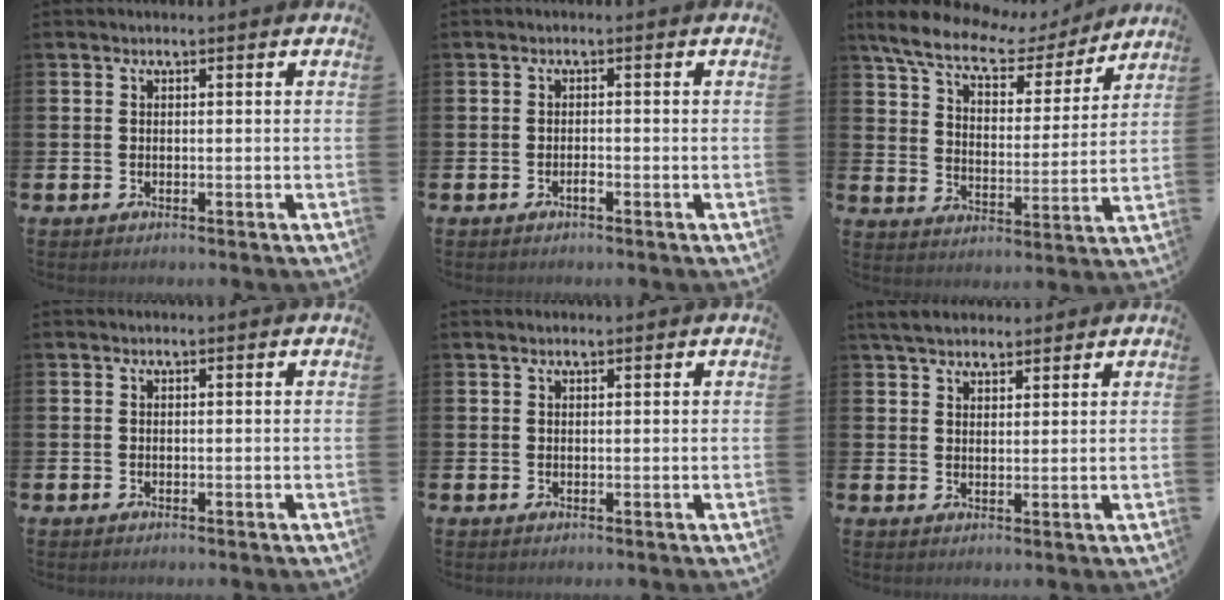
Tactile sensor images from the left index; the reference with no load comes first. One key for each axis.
{"total": 0.7, "fx": -0.5, "fy": 0.1, "fz": 0.5, "tx": -0.004, "ty": -0.007, "tz": -0.010}
{"total": 9.2, "fx": 7.7, "fy": 3.3, "fz": 4.0, "tx": -0.099, "ty": -0.051, "tz": 0.126}
{"total": 0.0}
{"total": 0.8, "fx": 0.8, "fy": 0.2, "fz": 0.2, "tx": 0.007, "ty": -0.003, "tz": 0.012}
{"total": 4.4, "fx": 4.0, "fy": 1.3, "fz": 1.2, "tx": -0.024, "ty": -0.010, "tz": 0.075}